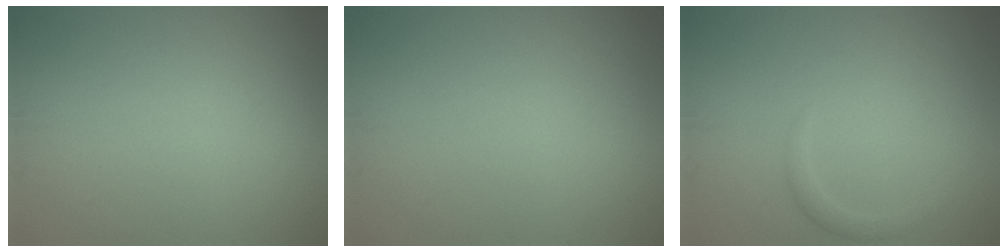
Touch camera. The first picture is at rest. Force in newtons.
{"total": 0.0}
{"total": 1.0, "press": 1.0, "slide": 0.1}